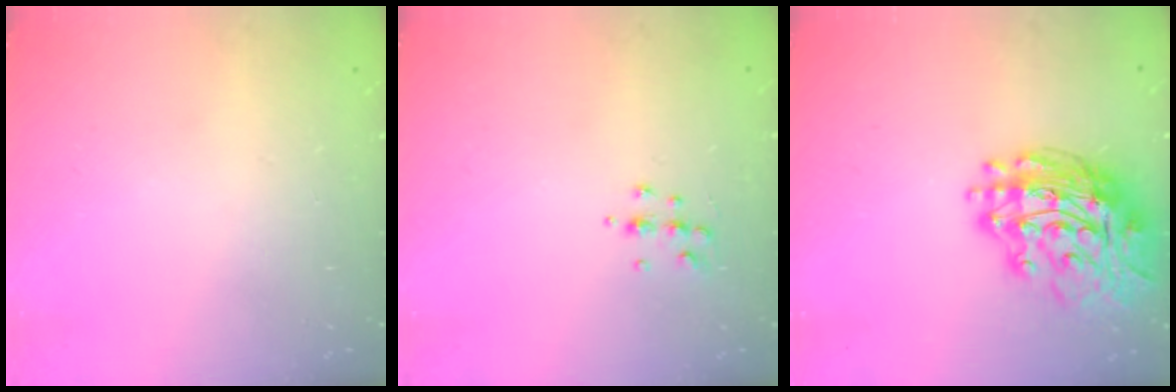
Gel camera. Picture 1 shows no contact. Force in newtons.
{"total": 6.3, "press": 6.2, "slide": 1.0}
{"total": 17.2, "press": 17.1, "slide": 1.9}